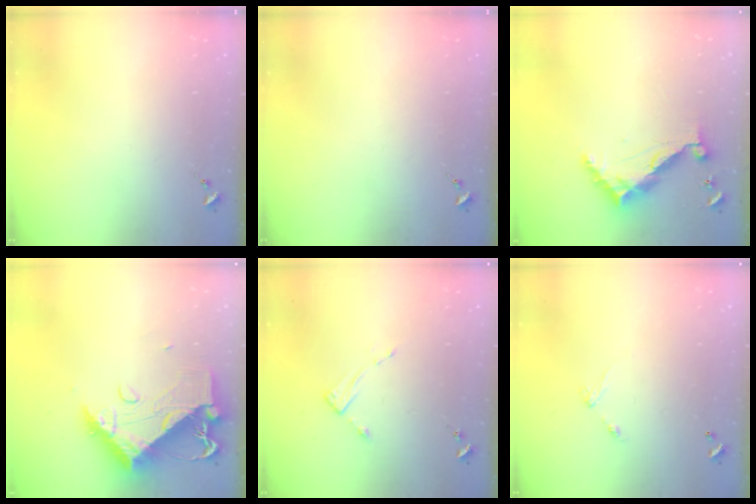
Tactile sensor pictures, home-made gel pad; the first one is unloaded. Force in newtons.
{"total": 0.0}
{"total": 9.6, "press": 9.6, "slide": 0.8}
{"total": 14.6, "press": 14.5, "slide": 1.5}
{"total": 2.6, "press": 2.6, "slide": 0.3}
{"total": 4.3, "press": 4.3, "slide": 0.3}